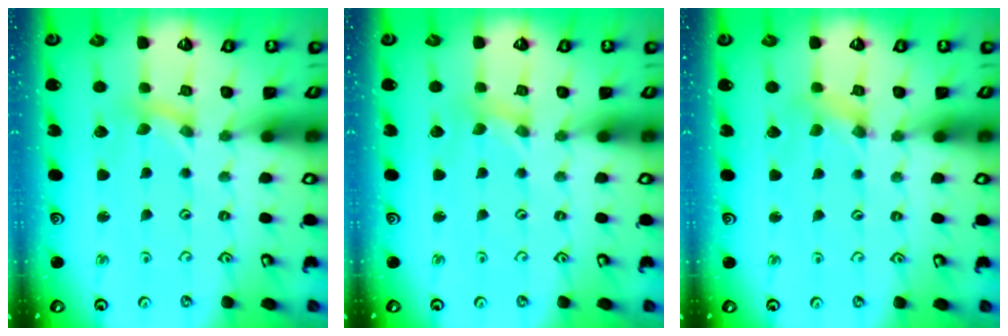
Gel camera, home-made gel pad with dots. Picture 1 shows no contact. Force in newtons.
{"total": 0.0}
{"total": 0.8, "press": 0.7, "slide": 0.3}